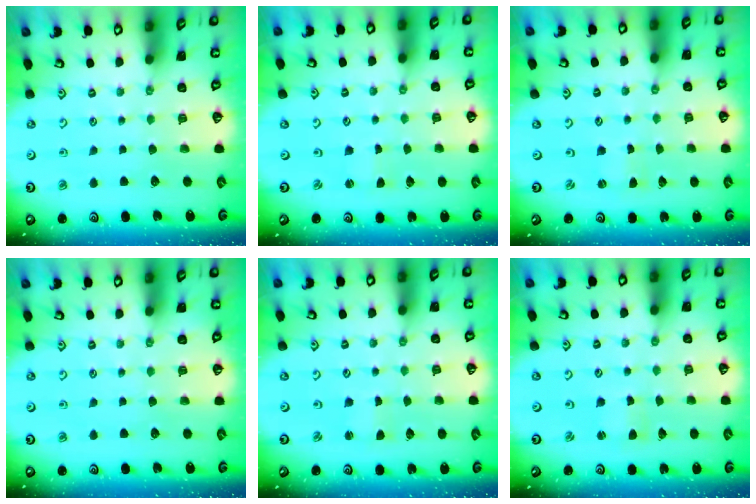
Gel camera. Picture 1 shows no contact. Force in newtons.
{"total": 0.5, "press": 0.5, "slide": 0.1}
{"total": 0.0}
{"total": 0.0}
{"total": 1.0, "press": 1.0, "slide": 0.0}
{"total": 1.0, "press": 1.0, "slide": 0.3}